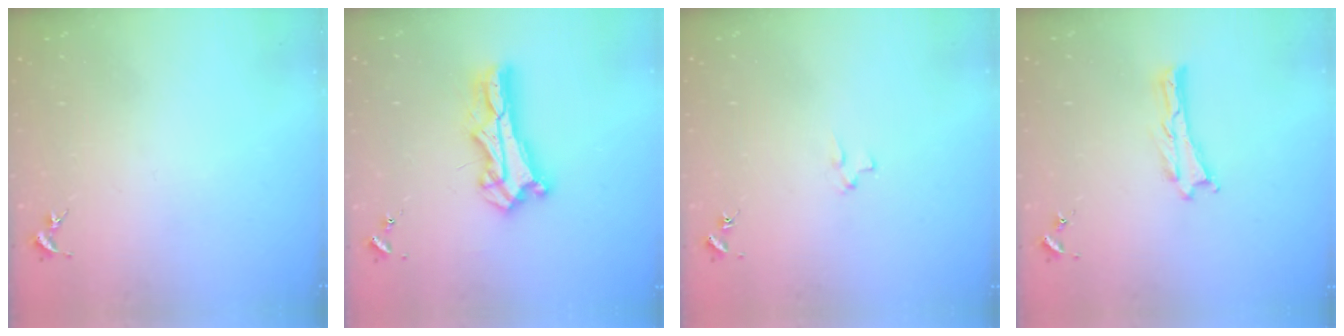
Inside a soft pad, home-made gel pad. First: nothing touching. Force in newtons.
{"total": 8.1, "press": 8.0, "slide": 0.6}
{"total": 1.9, "press": 1.9, "slide": 0.2}
{"total": 0.0}